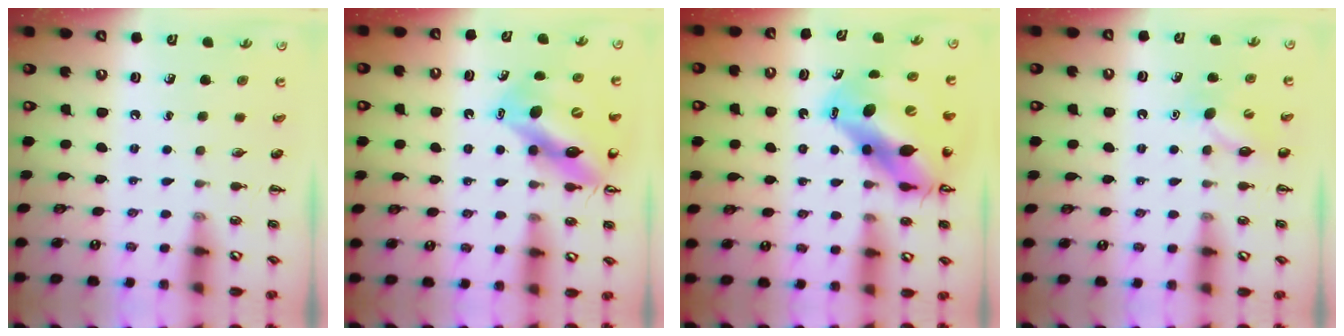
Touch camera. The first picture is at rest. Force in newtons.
{"total": 12.8, "press": 12.2, "slide": 3.9}
{"total": 15.4, "press": 14.7, "slide": 4.6}
{"total": 7.3, "press": 7.1, "slide": 1.5}